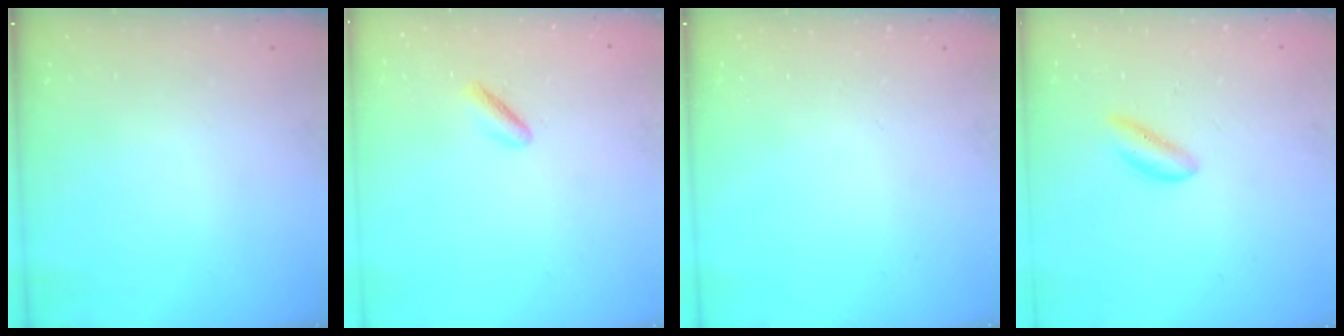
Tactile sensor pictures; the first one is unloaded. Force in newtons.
{"total": 1.9, "press": 1.5, "slide": 1.2}
{"total": 0.0}
{"total": 1.6, "press": 1.5, "slide": 0.3}